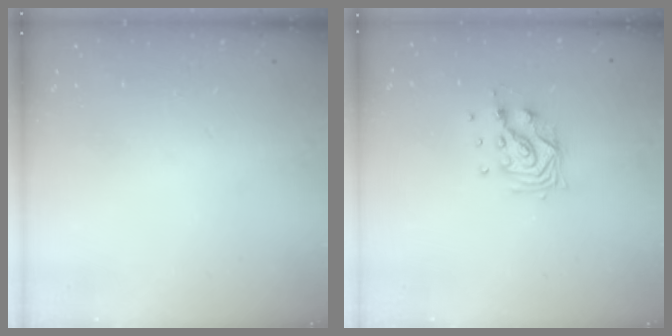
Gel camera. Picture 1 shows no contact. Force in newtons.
{"total": 10.0, "press": 9.9, "slide": 1.2}